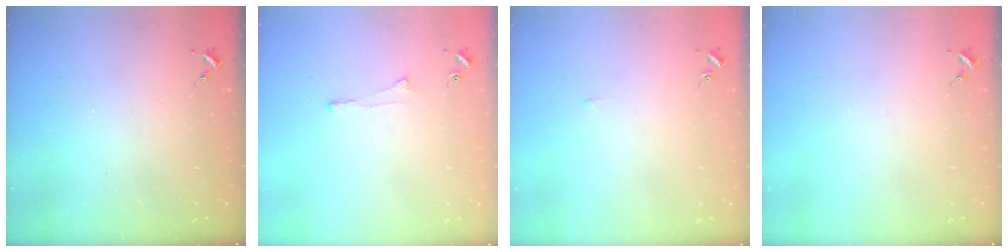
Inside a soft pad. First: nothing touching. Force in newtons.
{"total": 5.1, "press": 5.1, "slide": 0.6}
{"total": 2.6, "press": 2.6, "slide": 0.3}
{"total": 0.0}